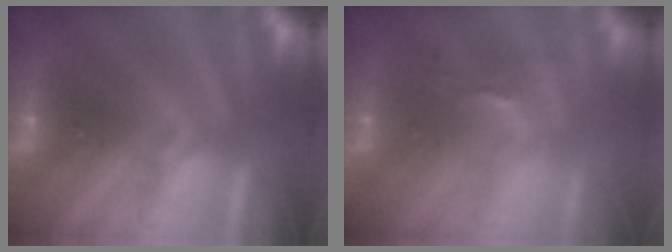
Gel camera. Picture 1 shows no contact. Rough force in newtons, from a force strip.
{"total": 2.6}